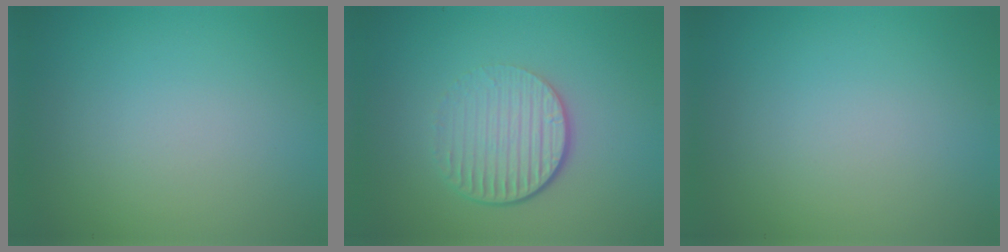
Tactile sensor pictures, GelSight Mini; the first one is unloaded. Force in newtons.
{"total": 4.7, "press": 2.9, "slide": 3.7}
{"total": 0.0}